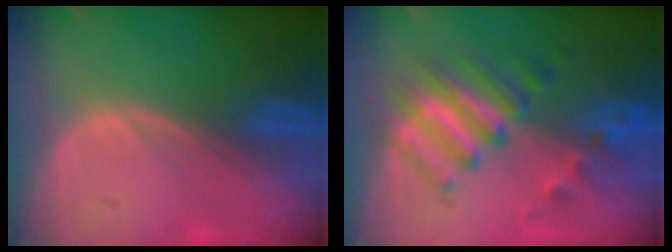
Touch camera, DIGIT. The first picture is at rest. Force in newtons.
{"total": 7.6, "press": 7.5, "slide": 1.1}